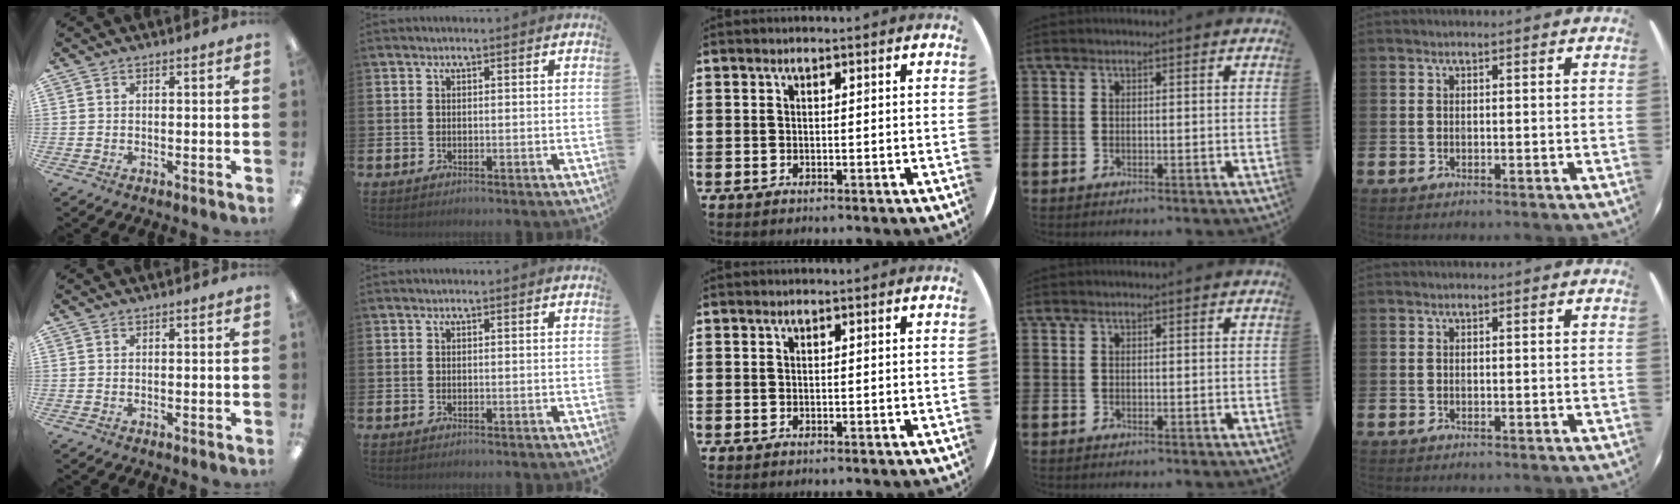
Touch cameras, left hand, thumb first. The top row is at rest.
{}